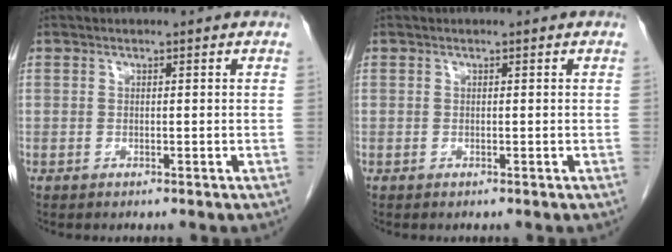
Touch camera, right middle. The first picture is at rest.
{"total": 0.0}